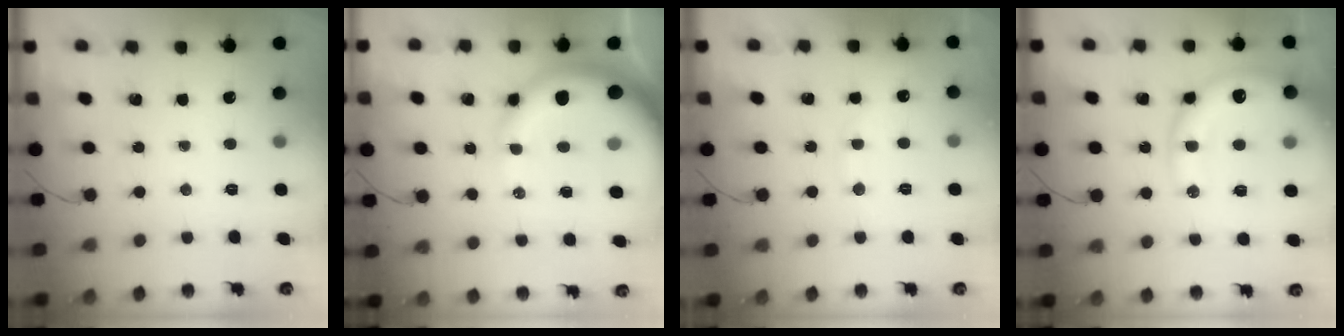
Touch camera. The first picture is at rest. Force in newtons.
{"total": 15.3, "press": 14.9, "slide": 3.4}
{"total": 8.2, "press": 8.0, "slide": 1.6}
{"total": 17.3, "press": 17.0, "slide": 3.3}